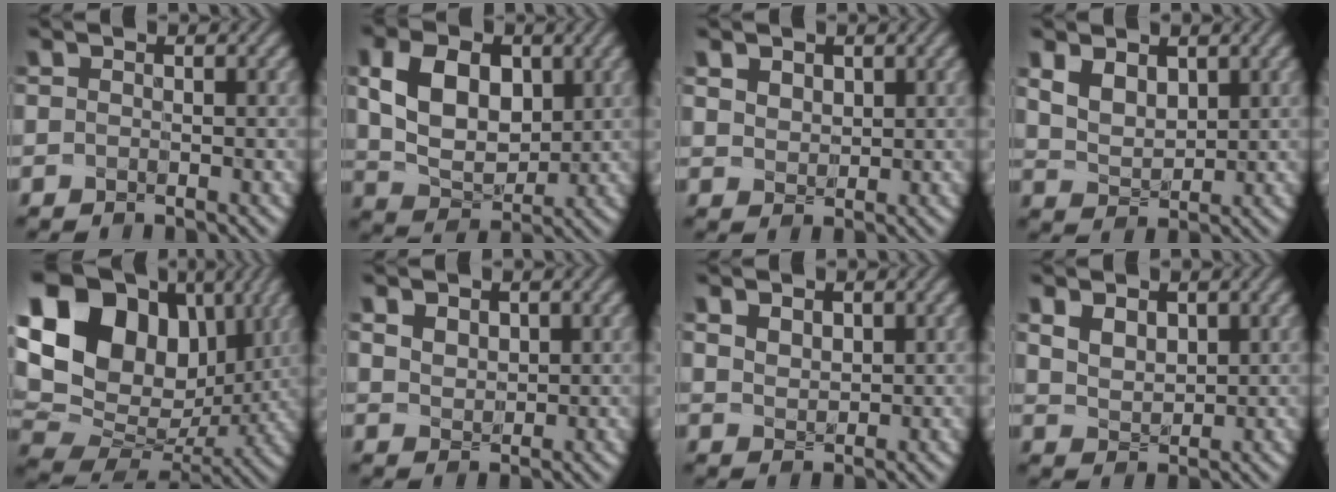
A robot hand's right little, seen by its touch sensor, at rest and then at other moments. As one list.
[{"total": 5.4, "force": [1.0, 3.6, 3.8], "torque": [-0.077, -0.009, 0.031]}, {"total": 3.6, "force": [1.9, 2.4, 1.7], "torque": [-0.052, 0.012, 0.033]}, {"total": 5.1, "force": [2.7, 3.4, 2.8], "torque": [-0.066, 0.018, 0.046]}, {"total": 17.3, "force": [5.6, 12.9, 10.1], "torque": [-0.218, 0.038, 0.116]}, {"total": 3.3, "force": [1.8, 2.2, 1.7], "torque": [-0.045, 0.011, 0.031]}, {"total": 2.9, "force": [1.7, 1.8, 1.5], "torque": [-0.039, 0.013, 0.027]}, {"total": 4.1, "force": [2.1, 2.6, 2.3], "torque": [-0.053, 0.017, 0.035]}]